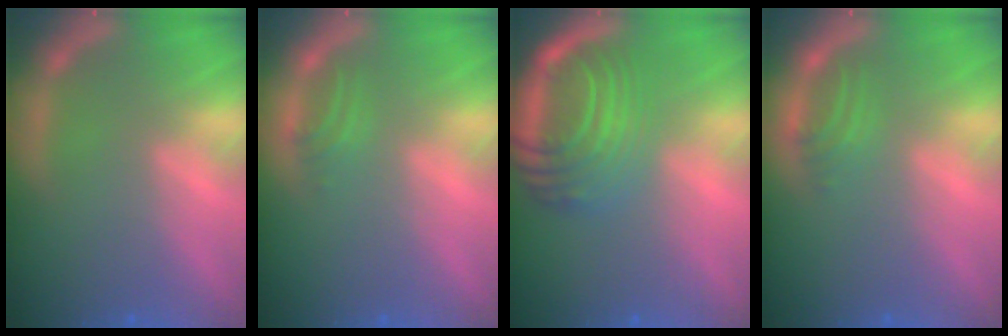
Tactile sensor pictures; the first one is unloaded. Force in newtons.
{"total": 1.5}
{"total": 10.1}
{"total": 2.0}